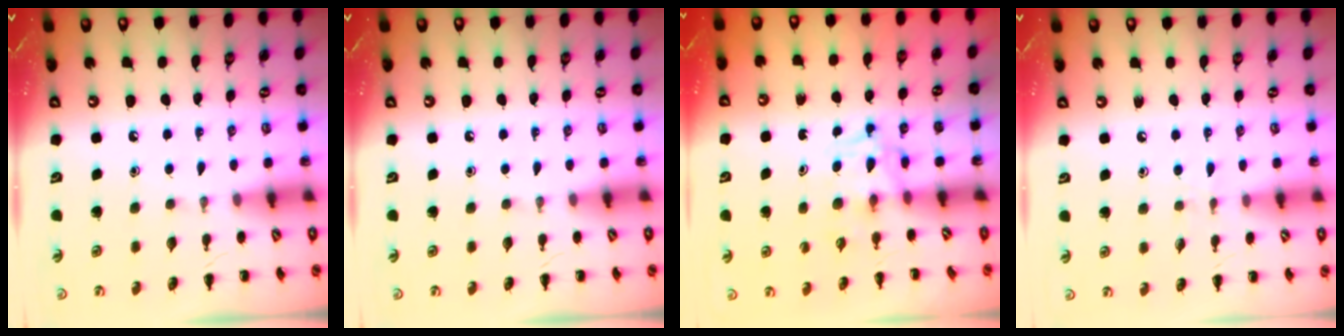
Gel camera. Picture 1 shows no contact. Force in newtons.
{"total": 0.0}
{"total": 4.0, "press": 4.0, "slide": 0.3}
{"total": 4.0, "press": 3.6, "slide": 1.7}